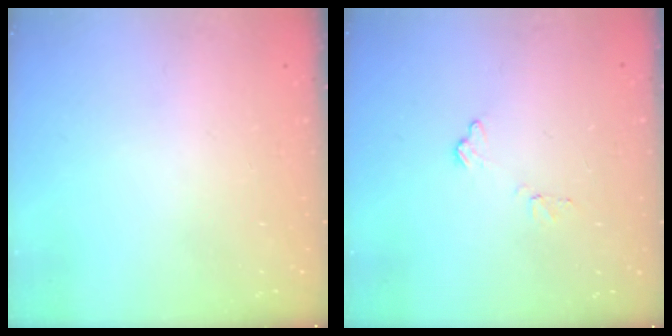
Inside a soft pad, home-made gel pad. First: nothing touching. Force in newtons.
{"total": 6.9, "press": 6.9, "slide": 0.6}